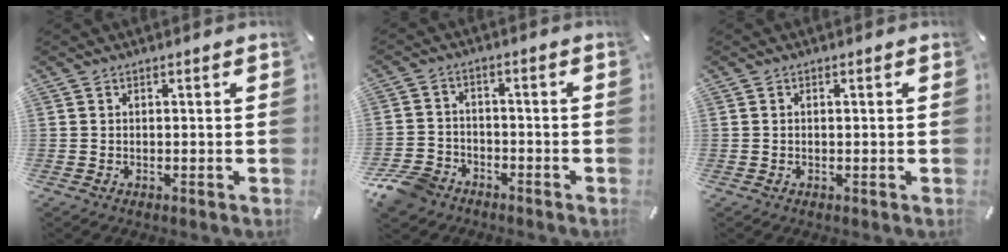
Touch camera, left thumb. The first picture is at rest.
{"total": 7.9, "force": [-5.6, 5.0, 2.4], "torque": [-0.055, 0.032, -0.109]}
{"total": 0.6, "force": [-0.1, 0.3, 0.5], "torque": [-0.010, 0.000, -0.002]}